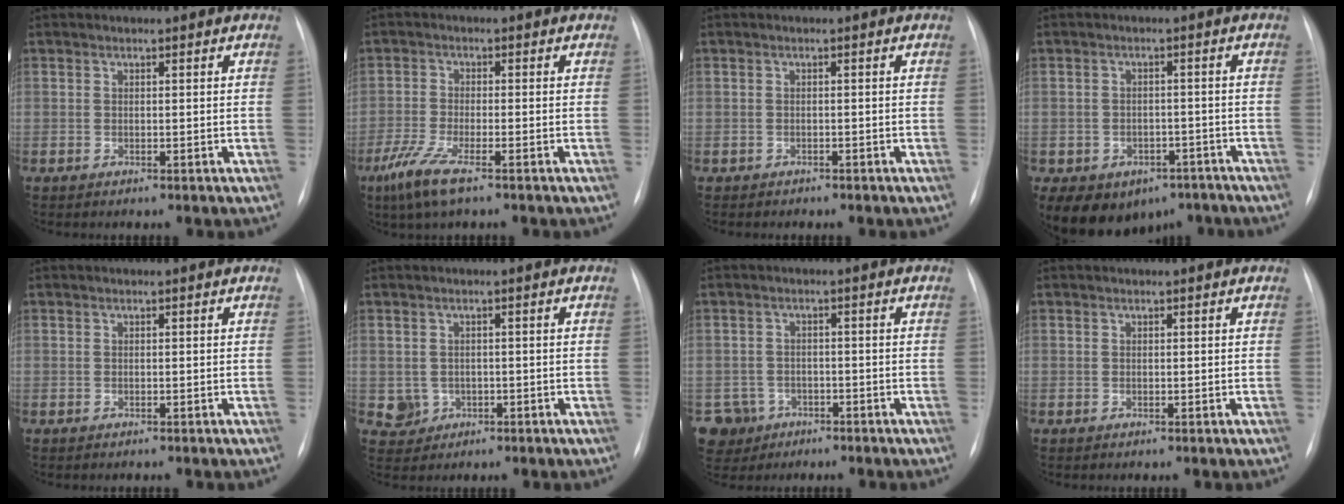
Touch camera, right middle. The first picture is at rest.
{"total": 6.0, "force": [-3.8, 0.9, 4.6], "torque": [-0.109, -0.017, -0.072]}
{"total": 1.2, "force": [-1.0, 0.7, 0.2], "torque": [-0.009, 0.001, -0.012]}
{"total": 12.1, "force": [-7.4, 8.5, 4.2], "torque": [-0.086, 0.012, -0.090]}
{"total": 0.0}
{"total": 3.2, "force": [-0.7, 3.1, 0.7], "torque": [-0.007, 0.003, -0.003]}
{"total": 5.9, "force": [-3.3, 5.0, 0.0], "torque": [-0.003, 0.007, -0.050]}
{"total": 0.0}